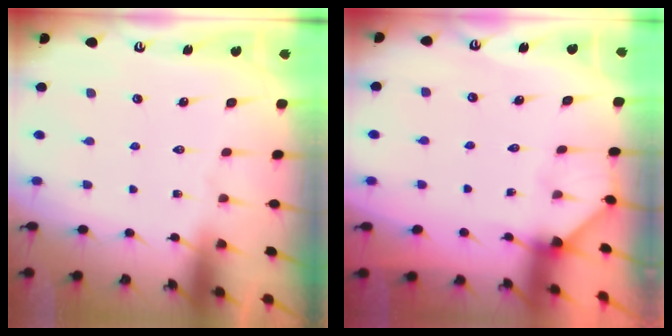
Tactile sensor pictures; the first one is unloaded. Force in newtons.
{"total": 2.0, "press": 2.0, "slide": 0.3}